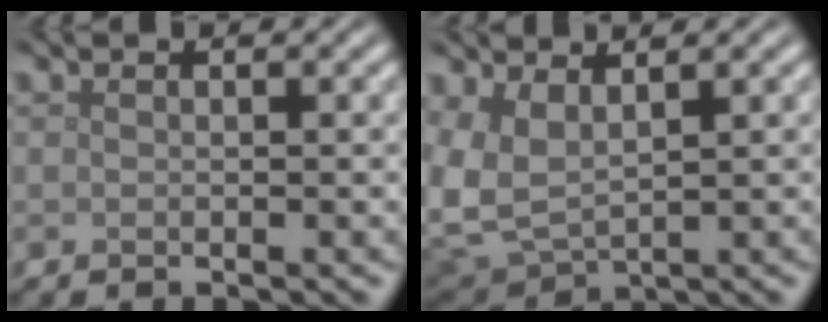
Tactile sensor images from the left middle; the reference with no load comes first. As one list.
[{"total": 5.2, "force": [1.8, 3.0, 3.9], "torque": [-0.109, -0.004, 0.037]}]